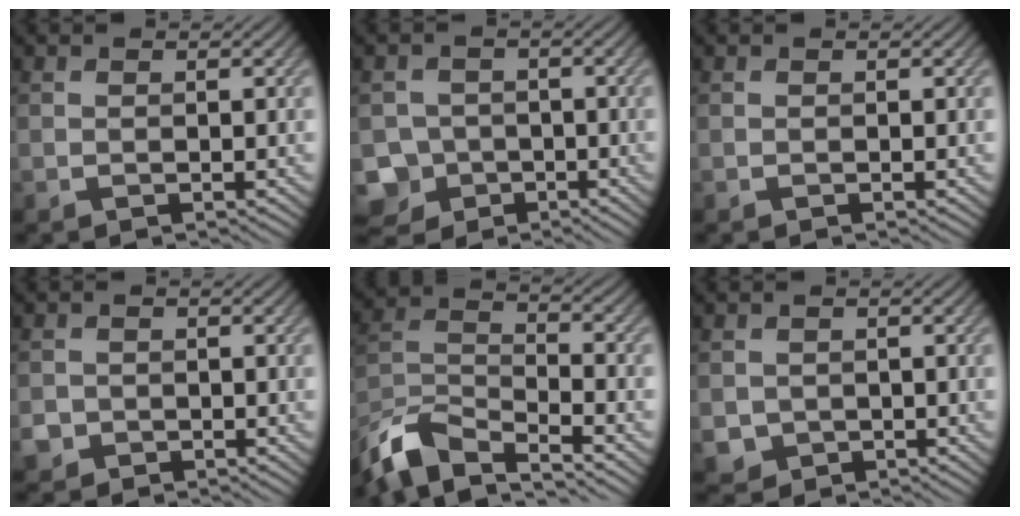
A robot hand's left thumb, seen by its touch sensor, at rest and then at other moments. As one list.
[{"total": 7.2, "force": [-3.6, 6.0, 1.6], "torque": [-0.043, -0.023, -0.077]}, {"total": 0.0}, {"total": 2.2, "force": [-1.1, 1.9, 0.4], "torque": [-0.010, -0.007, -0.026]}, {"total": 10.3, "force": [-8.3, 3.0, 5.3], "torque": [-0.119, -0.005, -0.174]}, {"total": 2.6, "force": [-0.6, 2.5, 0.6], "torque": [-0.023, -0.017, -0.012]}]